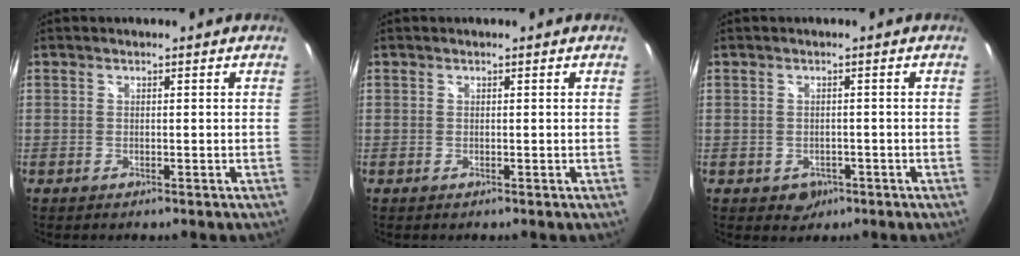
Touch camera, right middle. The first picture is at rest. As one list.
[{"total": 0.0}, {"total": 3.1, "force": [-1.3, 2.6, 1.0], "torque": [-0.026, -0.001, -0.009]}]